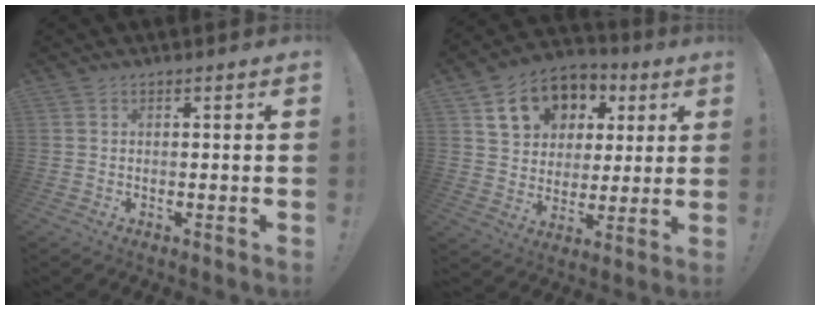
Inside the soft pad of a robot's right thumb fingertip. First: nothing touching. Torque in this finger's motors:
{"motor_torque": [1.04, 2.68, 0.49, -0.20, 0.05]}